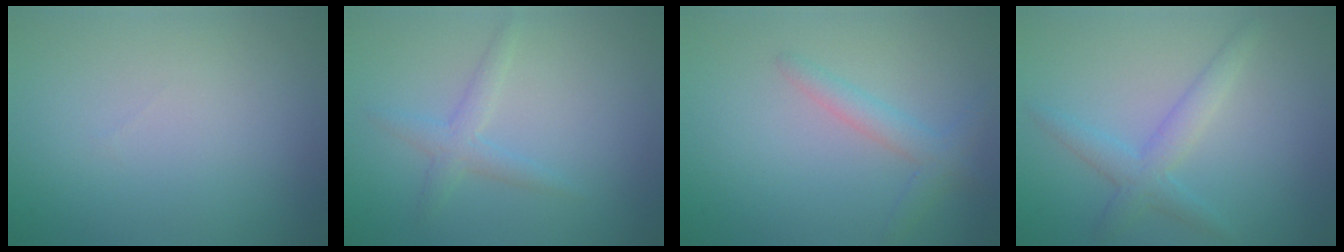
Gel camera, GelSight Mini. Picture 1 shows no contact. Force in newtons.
{"total": 1.9, "press": 1.9, "slide": 0.1}
{"total": 2.2, "press": 2.2, "slide": 0.1}
{"total": 2.9, "press": 2.9, "slide": 0.1}